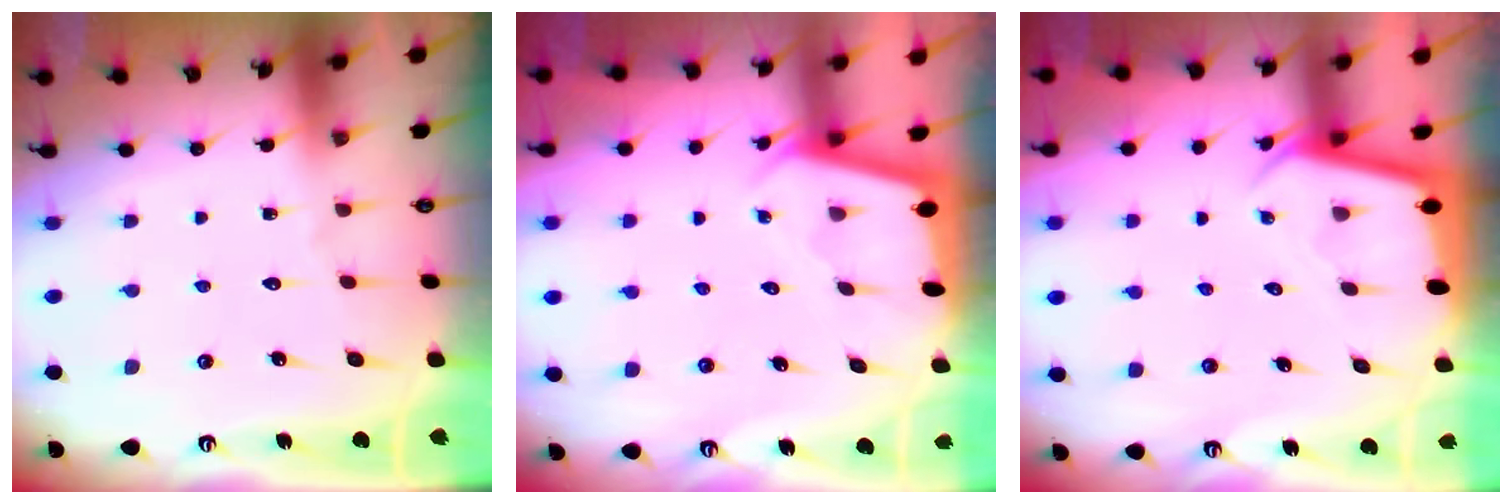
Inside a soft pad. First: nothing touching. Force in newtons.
{"total": 2.3, "press": 2.3, "slide": 0.1}
{"total": 2.3, "press": 2.3, "slide": 0.1}